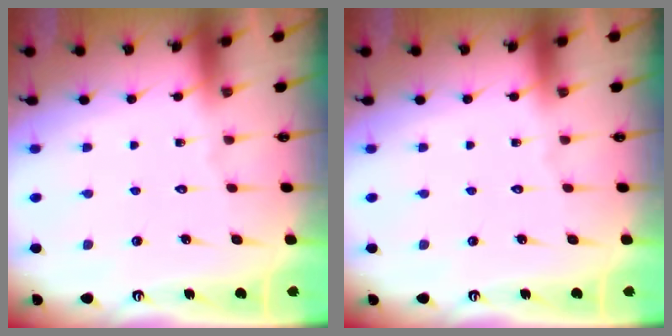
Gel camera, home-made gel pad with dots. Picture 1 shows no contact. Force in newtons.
{"total": 0.0}